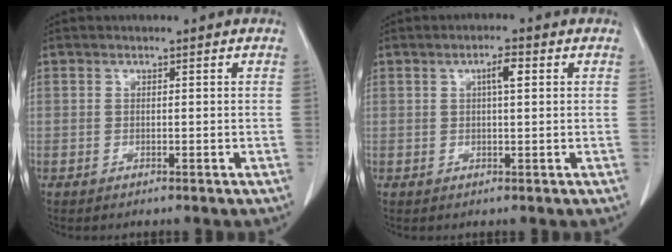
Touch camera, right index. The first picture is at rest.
{"total": 2.7, "force": [0.8, 0.4, 2.5], "torque": [-0.045, 0.004, 0.013]}